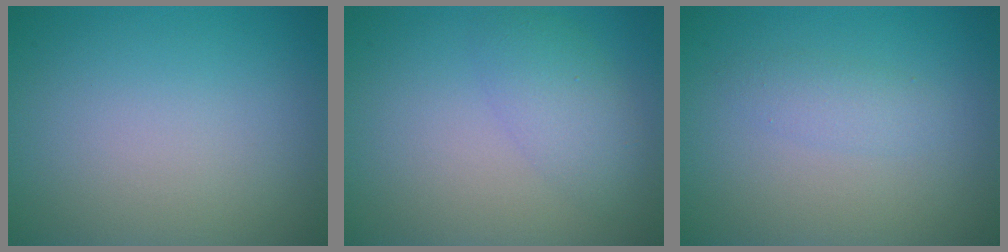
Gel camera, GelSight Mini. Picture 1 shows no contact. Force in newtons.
{"total": 3.0, "press": 3.0, "slide": 0.2}
{"total": 1.5, "press": 1.5, "slide": 0.1}